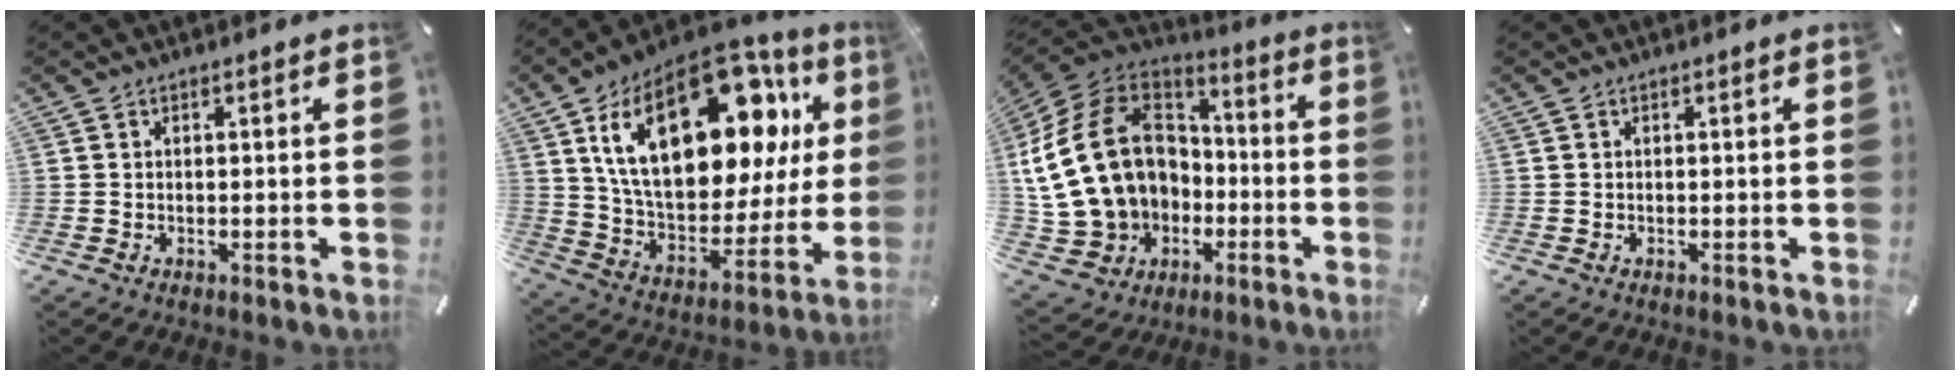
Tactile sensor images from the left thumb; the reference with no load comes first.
{"total": 29.0, "force": [12.1, 15.7, 21.1], "torque": [-0.366, -0.069, 0.206]}
{"total": 23.6, "force": [0.0, 19.3, 13.6], "torque": [-0.285, 0.005, 0.023]}
{"total": 0.0}